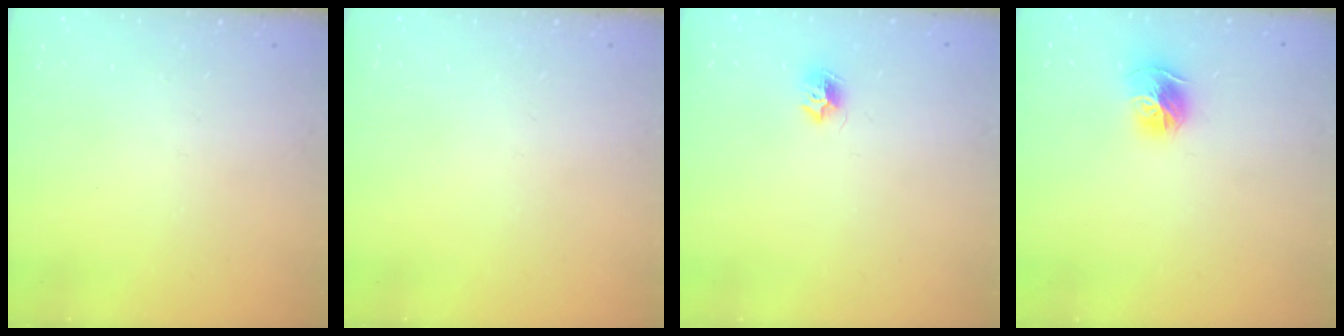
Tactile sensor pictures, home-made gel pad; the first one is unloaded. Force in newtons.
{"total": 0.0}
{"total": 8.0, "press": 8.0, "slide": 0.5}
{"total": 11.3, "press": 11.2, "slide": 1.2}